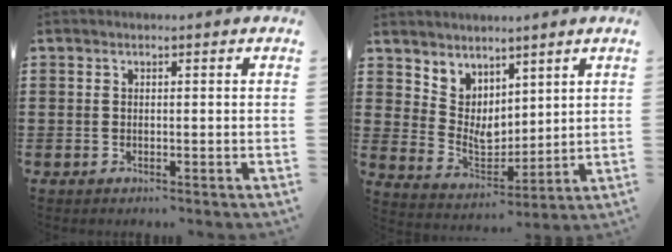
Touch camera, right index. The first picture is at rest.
{"total": 4.9, "force": [4.0, 2.8, -0.1], "torque": [-0.025, -0.025, 0.077]}